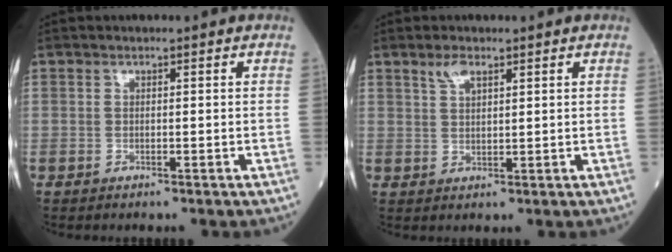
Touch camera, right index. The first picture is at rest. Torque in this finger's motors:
{"motor_torque": [0.00, 0.15, -0.02, 0.01]}